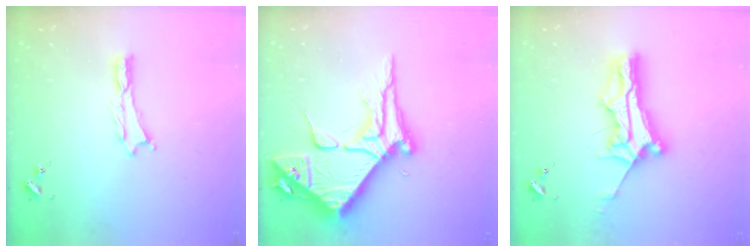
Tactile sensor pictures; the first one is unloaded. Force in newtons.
{"total": 12.6, "press": 12.5, "slide": 1.6}
{"total": 10.8, "press": 10.7, "slide": 0.8}